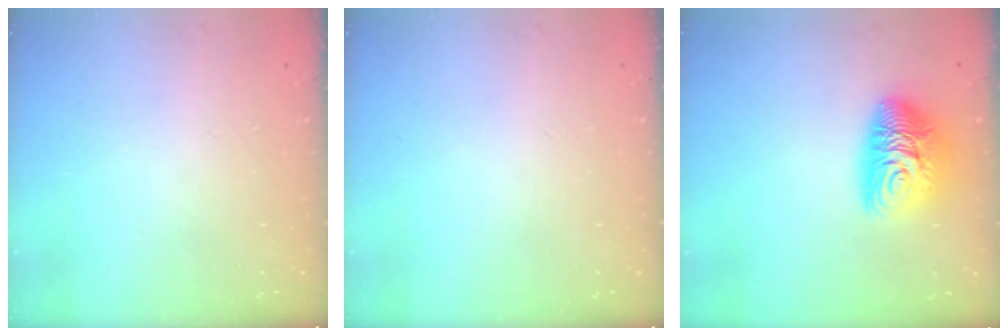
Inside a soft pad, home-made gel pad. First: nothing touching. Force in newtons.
{"total": 0.0}
{"total": 9.9, "press": 9.9, "slide": 0.9}